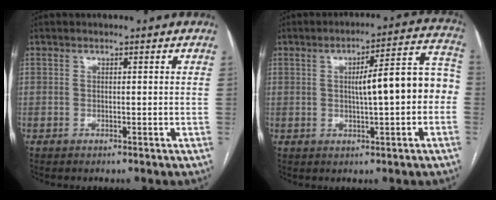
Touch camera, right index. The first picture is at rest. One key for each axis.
{"total": 11.2, "fx": -0.4, "fy": 1.9, "fz": 11.0, "tx": -0.144, "ty": 0.040, "tz": -0.003}